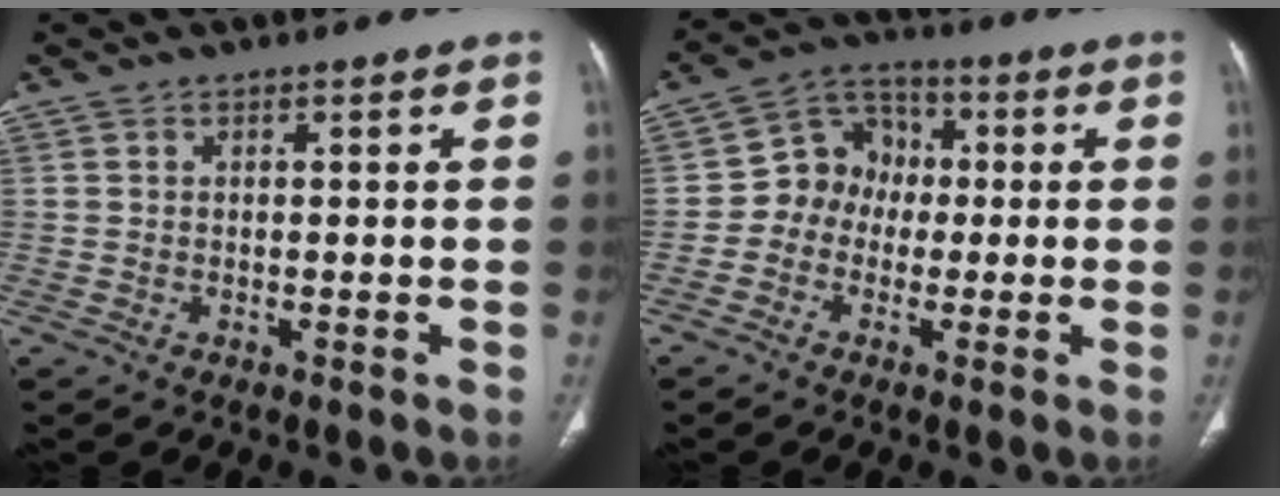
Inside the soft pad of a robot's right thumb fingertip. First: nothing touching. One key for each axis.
{"total": 8.3, "fx": -0.9, "fy": 7.4, "fz": 3.8, "tx": -0.028, "ty": 0.031, "tz": -0.033}